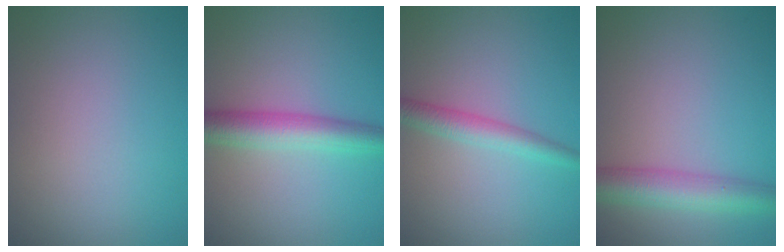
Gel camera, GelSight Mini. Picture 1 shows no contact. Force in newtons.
{"total": 4.6, "press": 4.6, "slide": 0.1}
{"total": 2.6, "press": 2.6, "slide": 0.0}
{"total": 4.9, "press": 4.9, "slide": 0.2}